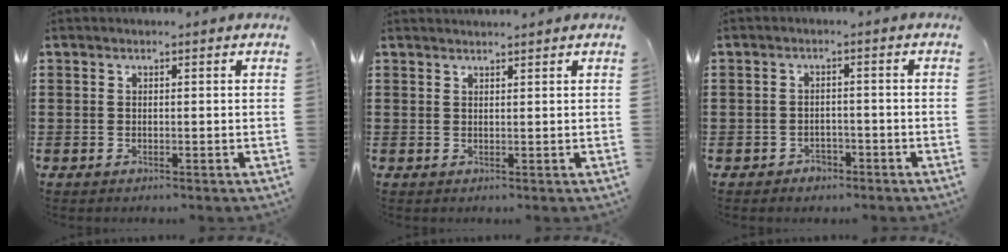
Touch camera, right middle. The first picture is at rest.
{"total": 1.3, "force": [1.2, -0.2, 0.1], "torque": [-0.004, -0.004, 0.025]}
{"total": 1.7, "force": [-1.5, 0.9, 0.2], "torque": [-0.011, -0.001, -0.032]}